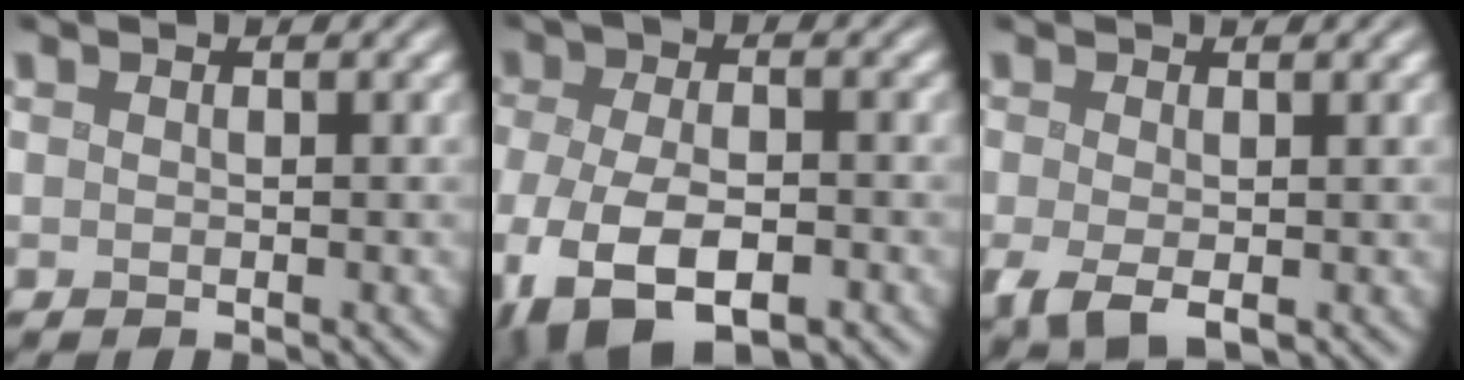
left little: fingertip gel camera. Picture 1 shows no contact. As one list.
[{"total": 9.4, "force": [-4.5, 4.6, 6.8], "torque": [-0.147, -0.019, -0.072]}, {"total": 2.4, "force": [-0.7, 0.7, 2.2], "torque": [-0.047, -0.004, -0.009]}]